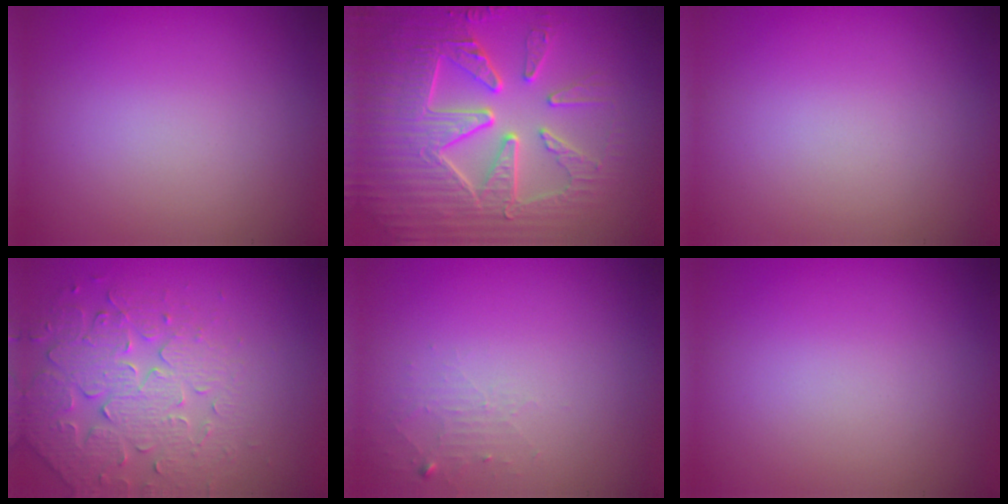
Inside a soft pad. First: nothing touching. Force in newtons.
{"total": 8.9, "press": 6.5, "slide": 6.2}
{"total": 0.0}
{"total": 4.5, "press": 4.4, "slide": 1.1}
{"total": 1.3, "press": 1.3, "slide": 0.2}
{"total": 0.0}